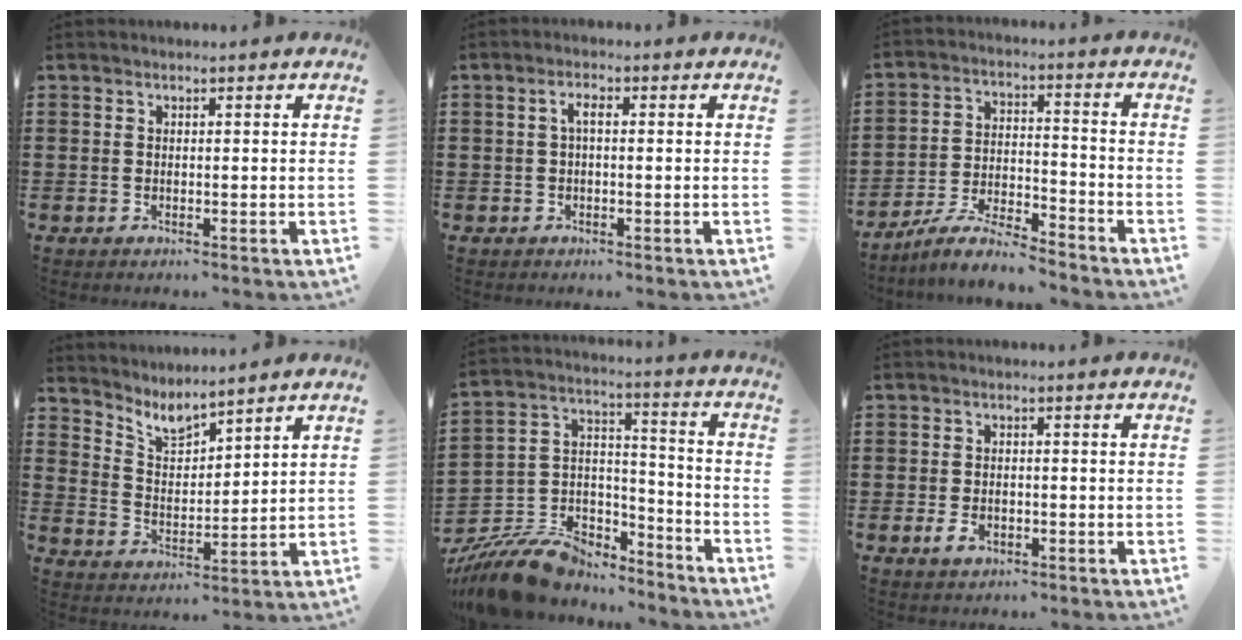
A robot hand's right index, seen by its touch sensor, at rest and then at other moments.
{"total": 1.9, "force": [-0.1, 0.6, 1.8], "torque": [-0.035, 0.003, -0.003]}
{"total": 7.1, "force": [-6.4, 0.9, 2.9], "torque": [-0.062, 0.004, -0.124]}
{"total": 5.0, "force": [4.7, 1.1, 1.3], "torque": [-0.044, -0.021, 0.086]}
{"total": 11.2, "force": [-10.0, 4.2, 2.8], "torque": [-0.076, 0.023, -0.194]}
{"total": 2.1, "force": [-0.8, 1.3, 1.4], "torque": [-0.035, -0.001, -0.017]}